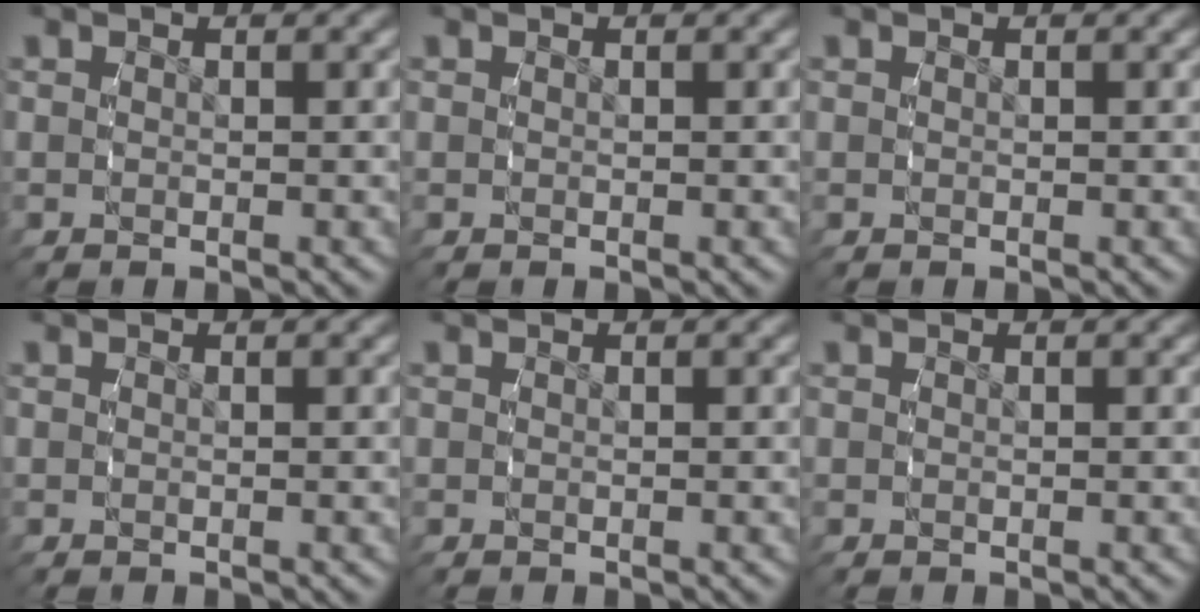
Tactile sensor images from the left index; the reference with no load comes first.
{"total": 0.0}
{"total": 0.0}
{"total": 0.0}
{"total": 0.0}
{"total": 0.0}